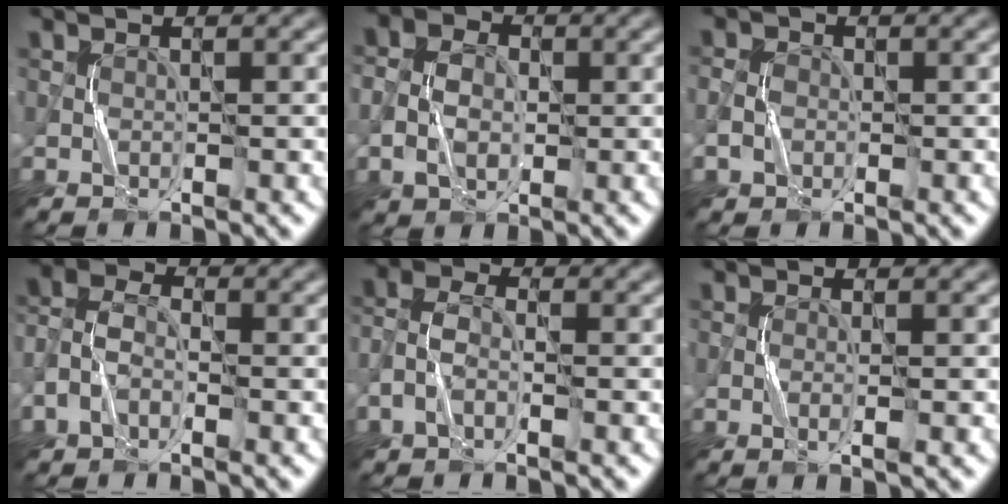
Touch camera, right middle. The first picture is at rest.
{"total": 3.2, "force": [-0.3, 2.5, 2.0], "torque": [-0.038, 0.001, -0.004]}
{"total": 1.4, "force": [-0.4, 1.2, 0.7], "torque": [-0.019, -0.003, -0.005]}
{"total": 3.2, "force": [-1.2, 2.1, 2.1], "torque": [-0.053, 0.007, -0.035]}
{"total": 2.4, "force": [-1.0, 1.3, 1.8], "torque": [-0.048, 0.005, -0.029]}
{"total": 0.8, "force": [-0.2, -0.2, 0.8], "torque": [-0.021, -0.002, -0.004]}